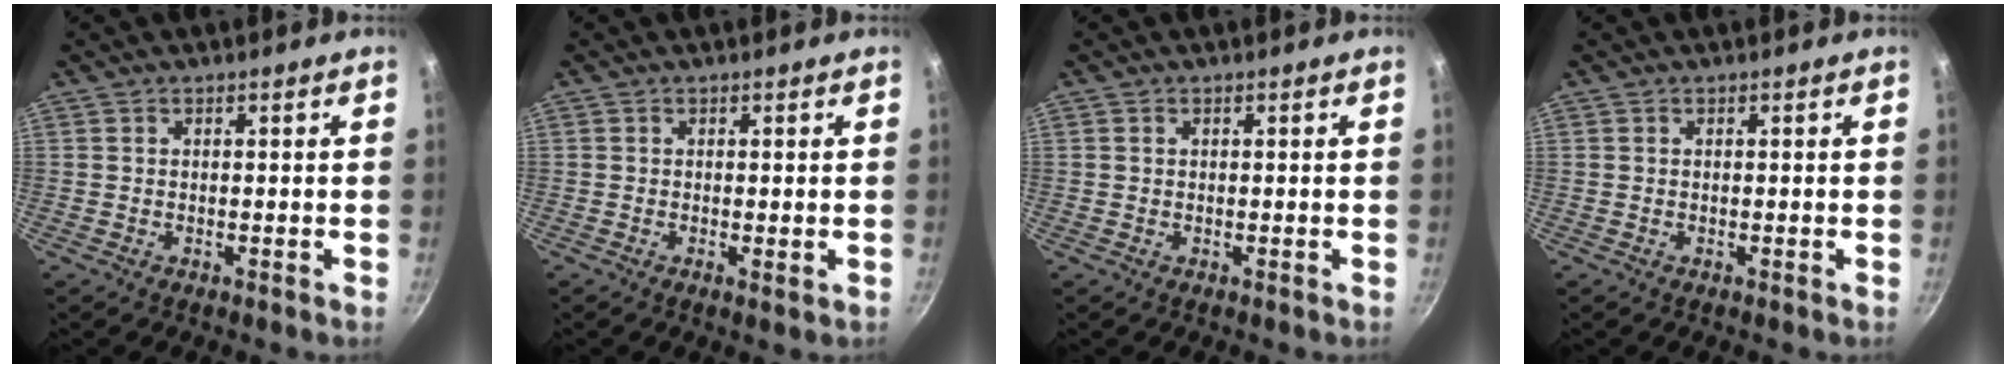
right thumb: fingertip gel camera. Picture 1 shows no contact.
{"total": 1.0, "force": [-0.1, 0.3, 0.9], "torque": [-0.016, -0.004, -0.003]}
{"total": 0.5, "force": [0.1, 0.4, 0.3], "torque": [-0.003, 0.003, 0.003]}
{"total": 0.0}